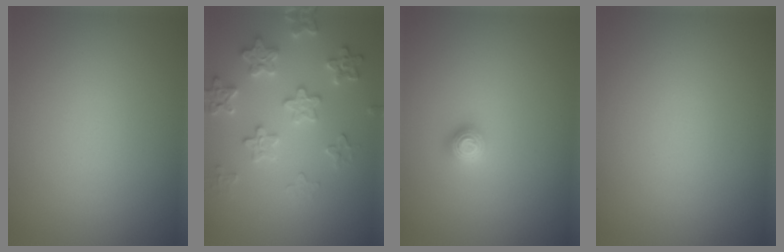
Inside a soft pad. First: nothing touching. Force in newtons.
{"total": 3.6, "press": 3.6, "slide": 0.8}
{"total": 1.2, "press": 1.1, "slide": 0.2}
{"total": 0.0}